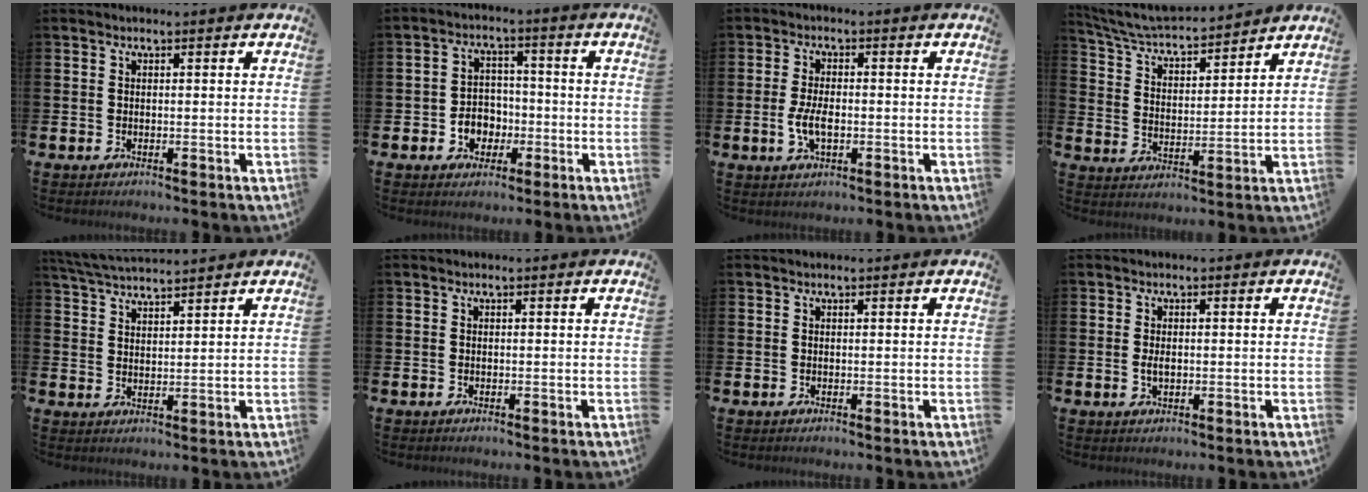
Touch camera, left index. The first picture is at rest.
{"total": 4.1, "force": [-1.2, 3.7, 1.4], "torque": [-0.020, -0.003, -0.029]}
{"total": 3.9, "force": [-0.6, 1.9, 3.4], "torque": [-0.054, 0.002, -0.011]}
{"total": 5.6, "force": [5.4, 0.7, 1.3], "torque": [-0.049, -0.046, 0.089]}
{"total": 4.5, "force": [4.5, 0.2, 0.8], "torque": [-0.028, -0.022, 0.080]}
{"total": 0.0}
{"total": 0.0}
{"total": 1.5, "force": [0.0, 0.8, 1.2], "torque": [-0.018, 0.001, -0.003]}